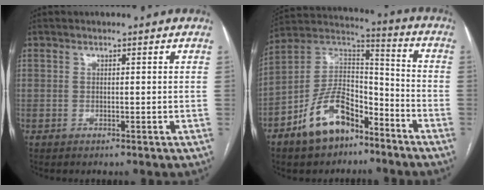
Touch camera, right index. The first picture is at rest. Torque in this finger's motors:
{"motor_torque": [0.38, -0.26, 0.15, -0.03]}